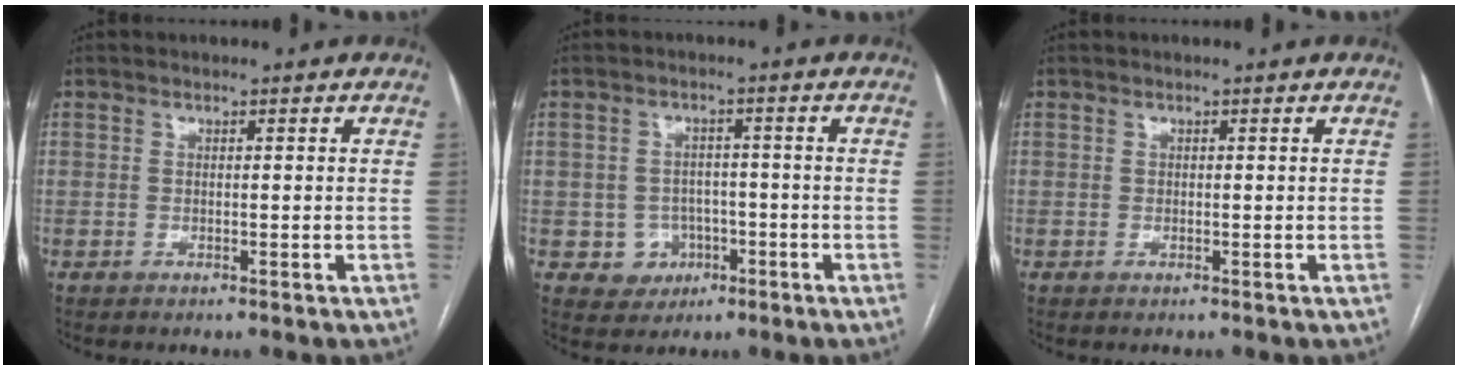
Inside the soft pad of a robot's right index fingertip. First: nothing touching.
{"total": 4.7, "force": [-1.6, 4.4, 0.5], "torque": [0.003, 0.013, -0.015]}
{"total": 0.0}